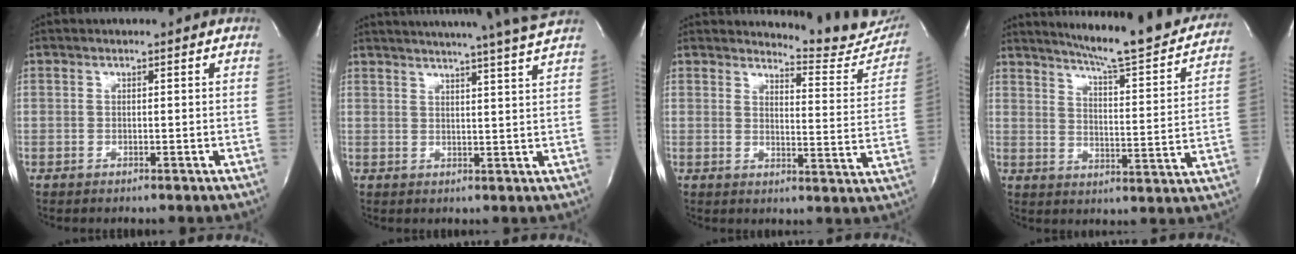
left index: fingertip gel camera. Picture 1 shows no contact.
{"total": 16.4, "force": [14.7, -1.7, 7.0], "torque": [-0.118, -0.027, 0.183]}
{"total": 11.1, "force": [10.9, 1.5, 1.0], "torque": [0.001, -0.064, 0.114]}
{"total": 21.3, "force": [19.3, 1.2, 8.9], "torque": [-0.129, -0.055, 0.245]}